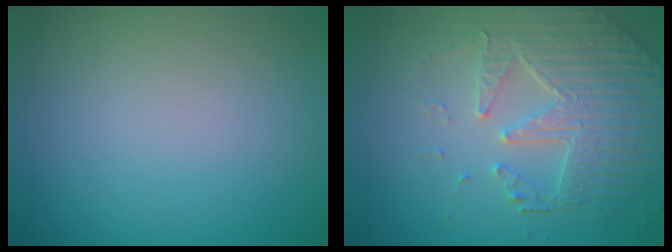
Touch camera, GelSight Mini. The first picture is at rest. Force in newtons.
{"total": 4.4, "press": 4.2, "slide": 1.3}